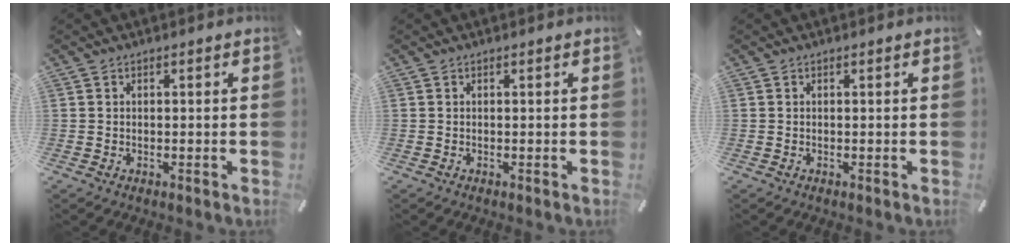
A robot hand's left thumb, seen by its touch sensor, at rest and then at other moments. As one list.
[{"total": 0.0}, {"total": 0.0}]